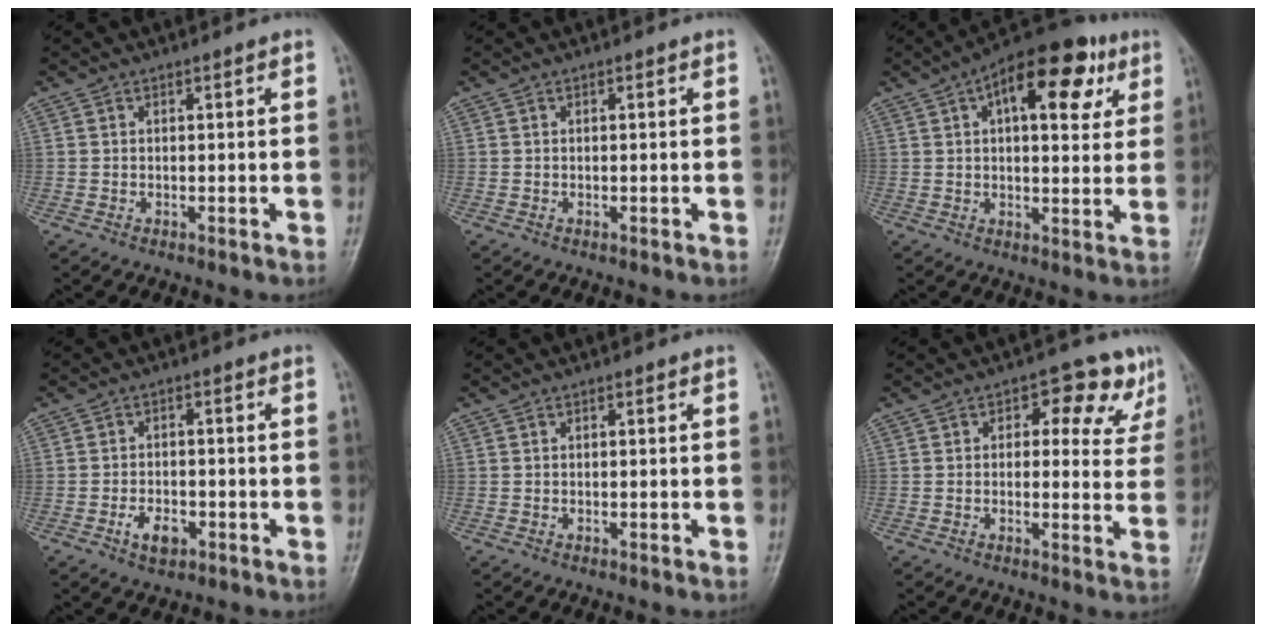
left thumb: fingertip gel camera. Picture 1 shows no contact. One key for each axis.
{"total": 0.0}
{"total": 16.6, "fx": 6.6, "fy": 8.0, "fz": 12.9, "tx": -0.144, "ty": 0.006, "tz": 0.088}
{"total": 4.5, "fx": -2.0, "fy": 2.7, "fz": 3.0, "tx": -0.045, "ty": 0.010, "tz": -0.034}
{"total": 0.0}
{"total": 9.1, "fx": 4.2, "fy": 5.5, "fz": 5.8, "tx": -0.017, "ty": -0.008, "tz": 0.043}